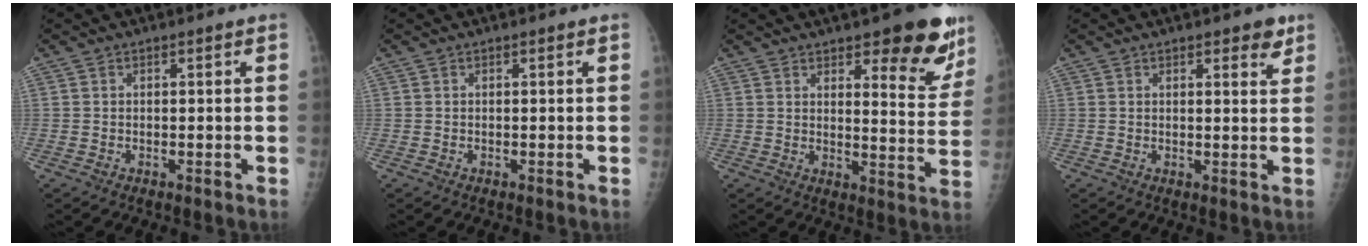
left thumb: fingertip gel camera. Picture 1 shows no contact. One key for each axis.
{"total": 0.0}
{"total": 14.0, "fx": 8.9, "fy": 4.8, "fz": 9.7, "tx": -0.069, "ty": -0.054, "tz": 0.117}
{"total": 3.4, "fx": 2.2, "fy": 1.4, "fz": 2.3, "tx": -0.014, "ty": -0.010, "tz": 0.024}